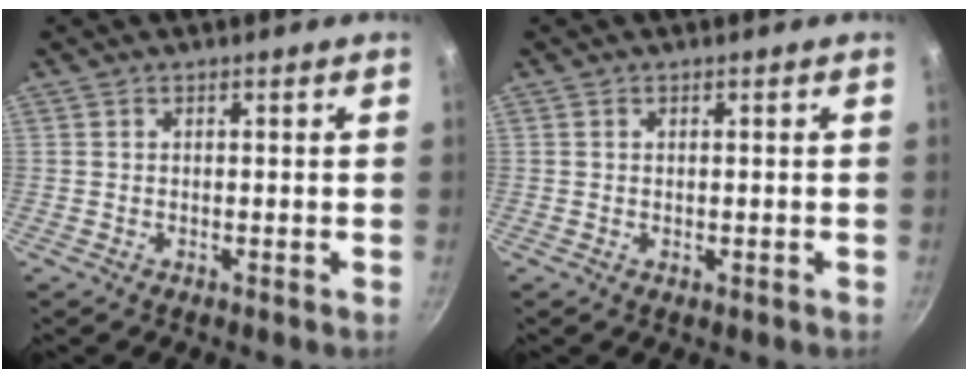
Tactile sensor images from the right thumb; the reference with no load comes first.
{"total": 0.5, "force": [-0.1, 0.2, 0.5], "torque": [-0.005, 0.000, -0.001]}